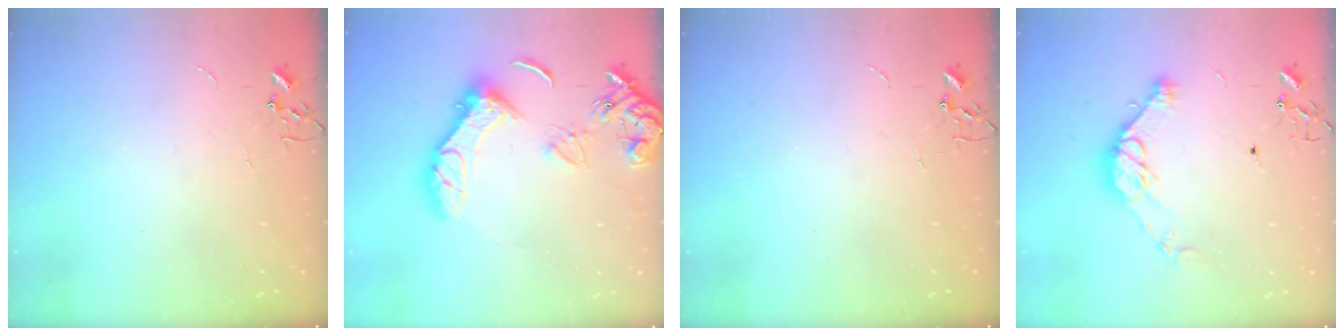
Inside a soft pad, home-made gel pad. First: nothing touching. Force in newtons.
{"total": 14.9, "press": 14.8, "slide": 1.9}
{"total": 0.0}
{"total": 11.8, "press": 11.8, "slide": 0.7}